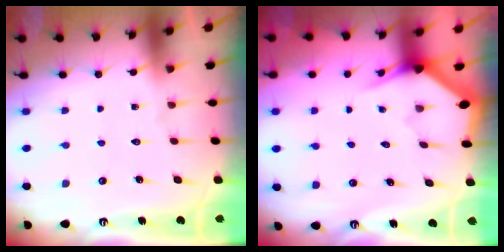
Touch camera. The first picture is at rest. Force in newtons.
{"total": 3.0, "press": 3.0, "slide": 0.0}